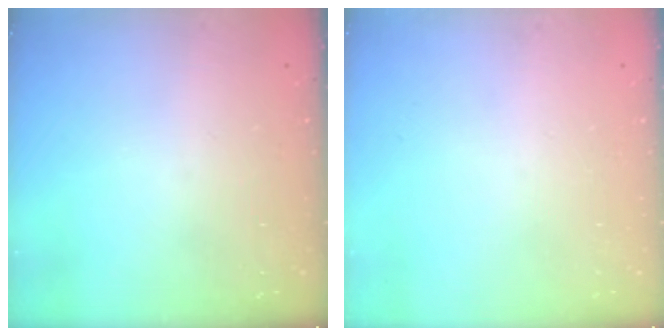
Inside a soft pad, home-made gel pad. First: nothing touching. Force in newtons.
{"total": 0.0}